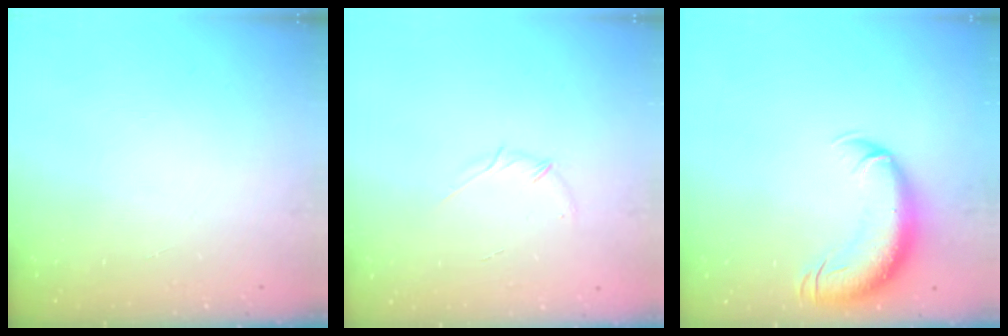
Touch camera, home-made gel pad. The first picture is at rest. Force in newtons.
{"total": 3.6, "press": 3.4, "slide": 1.2}
{"total": 11.3, "press": 10.9, "slide": 3.0}